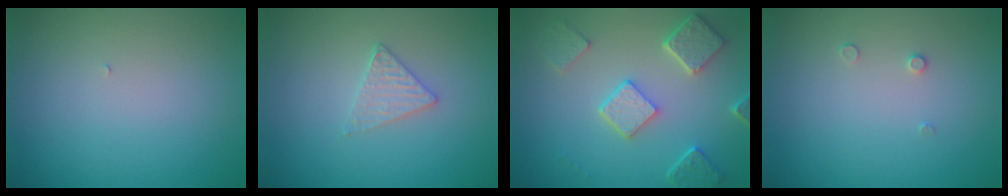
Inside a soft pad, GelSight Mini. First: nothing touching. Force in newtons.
{"total": 1.8, "press": 1.8, "slide": 0.3}
{"total": 5.0, "press": 3.9, "slide": 3.1}
{"total": 0.6, "press": 0.6, "slide": 0.2}